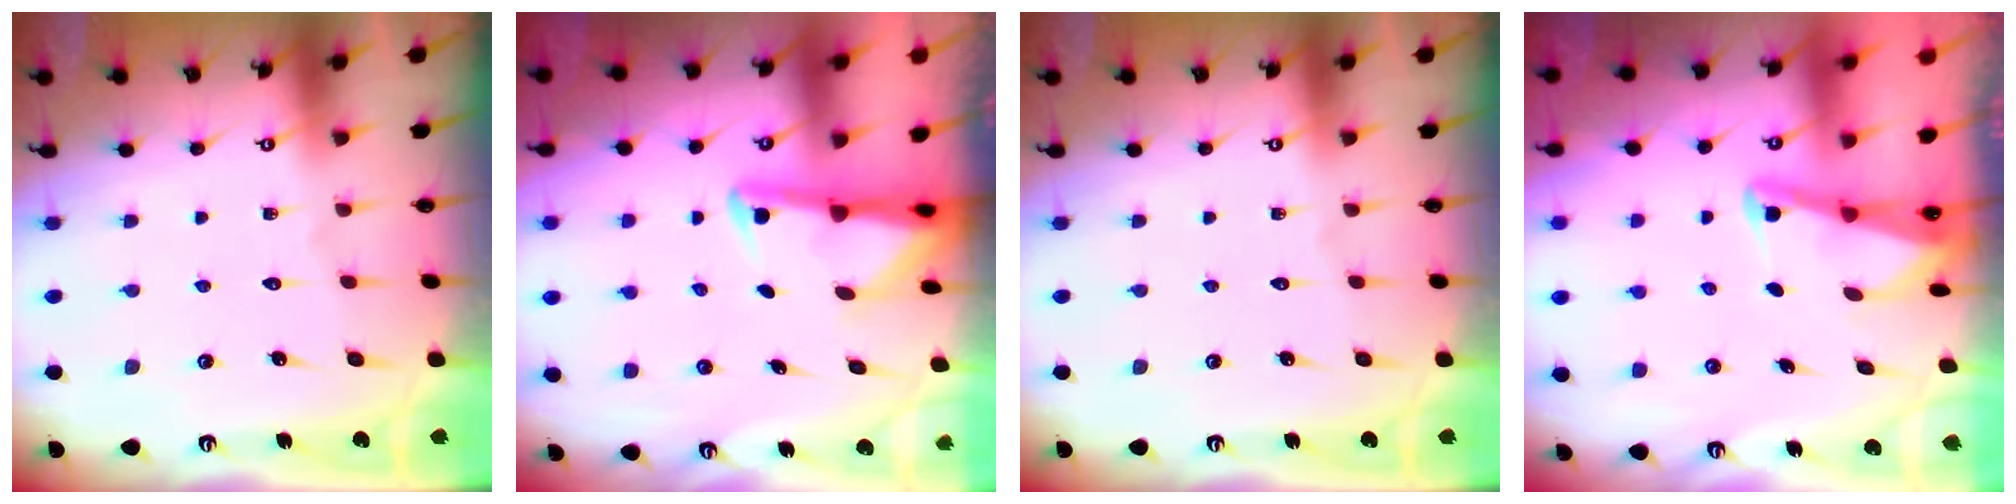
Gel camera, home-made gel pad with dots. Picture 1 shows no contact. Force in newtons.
{"total": 2.9, "press": 2.9, "slide": 0.7}
{"total": 0.0}
{"total": 2.2, "press": 2.2, "slide": 0.3}